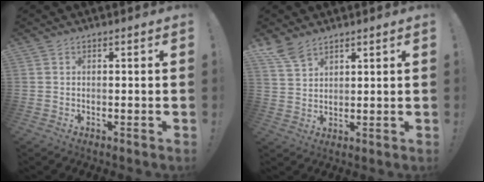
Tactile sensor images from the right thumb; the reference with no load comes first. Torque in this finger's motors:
{"motor_torque": [-0.71, 0.82, 0.56, 0.42, 0.00]}